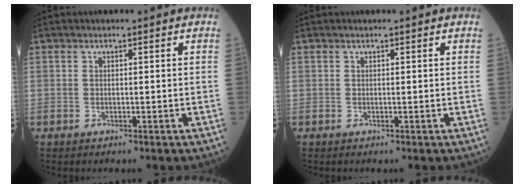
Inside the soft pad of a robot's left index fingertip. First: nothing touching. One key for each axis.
{"total": 0.0}